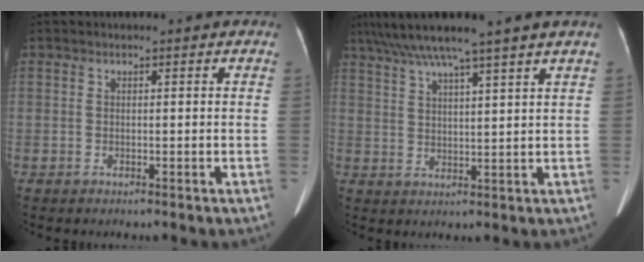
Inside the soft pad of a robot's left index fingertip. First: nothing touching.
{"total": 10.1, "force": [8.0, -1.5, 6.0], "torque": [-0.104, 0.023, 0.121]}